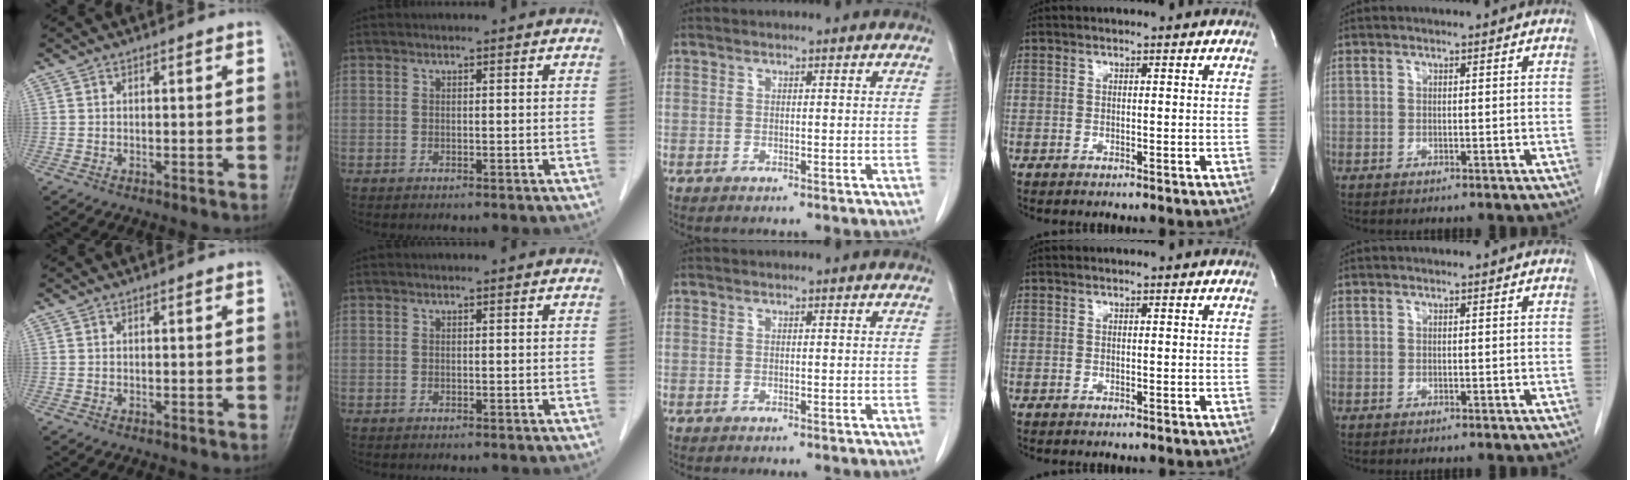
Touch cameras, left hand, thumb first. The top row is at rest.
{}